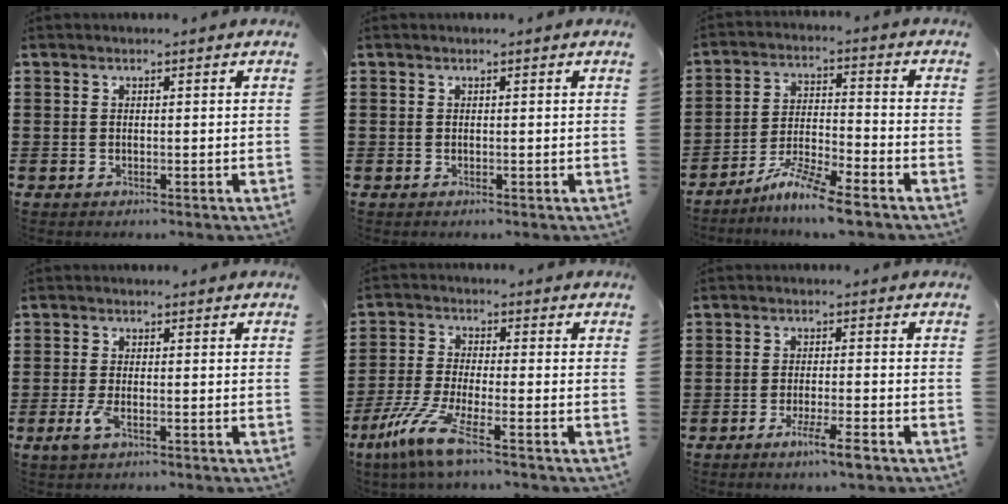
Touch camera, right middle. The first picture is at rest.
{"total": 0.0}
{"total": 7.3, "force": [-6.2, -0.3, 3.8], "torque": [-0.081, -0.011, -0.119]}
{"total": 2.9, "force": [-1.1, 0.9, 2.5], "torque": [-0.058, -0.004, -0.024]}
{"total": 8.2, "force": [-4.9, 1.2, 6.5], "torque": [-0.153, -0.019, -0.098]}
{"total": 4.4, "force": [-2.8, 0.2, 3.4], "torque": [-0.059, -0.008, -0.047]}